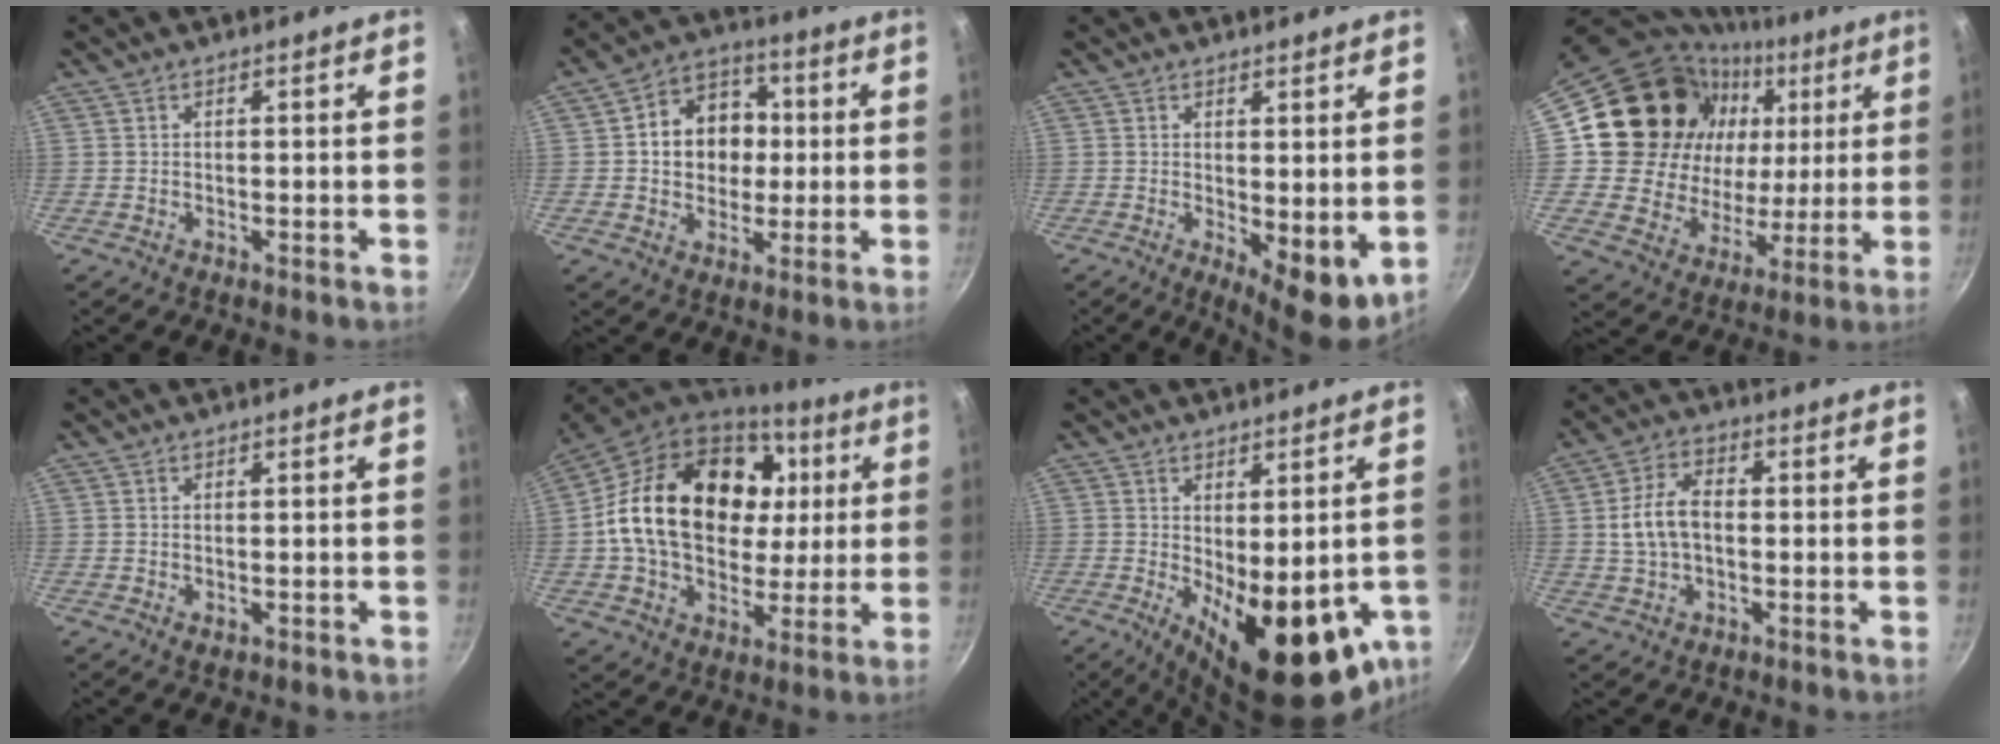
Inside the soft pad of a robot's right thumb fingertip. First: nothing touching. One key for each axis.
{"total": 12.3, "fx": 0.8, "fy": 10.3, "fz": 6.6, "tx": -0.062, "ty": 0.016, "tz": 0.003}
{"total": 7.7, "fx": 0.1, "fy": 3.2, "fz": 7.0, "tx": -0.084, "ty": -0.017, "tz": 0.011}
{"total": 23.7, "fx": 7.6, "fy": 19.6, "fz": 11.1, "tx": -0.159, "ty": 0.004, "tz": 0.140}
{"total": 1.3, "fx": -0.2, "fy": 0.7, "fz": 1.1, "tx": -0.017, "ty": -0.002, "tz": -0.001}
{"total": 27.7, "fx": 4.6, "fy": 20.0, "fz": 18.7, "tx": -0.304, "ty": 0.022, "tz": 0.080}
{"total": 18.8, "fx": -4.6, "fy": 8.0, "fz": 16.4, "tx": -0.190, "ty": -0.027, "tz": -0.041}
{"total": 8.8, "fx": 0.0, "fy": 5.6, "fz": 6.7, "tx": -0.118, "ty": 0.021, "tz": -0.004}